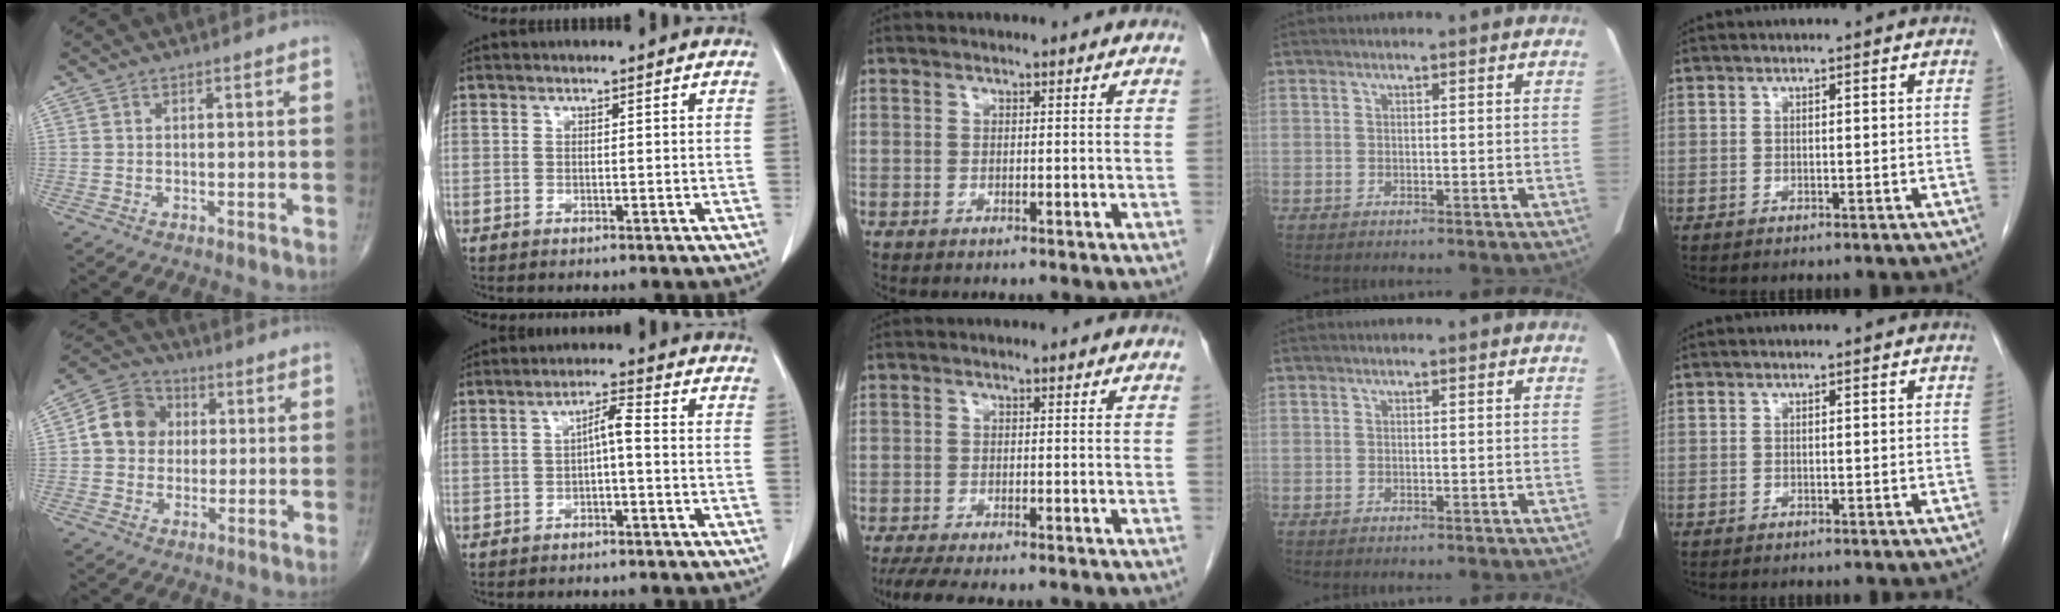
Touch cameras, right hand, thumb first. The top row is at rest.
{"thumb": {"total": 9.5, "force": [1.2, 8.2, 4.6], "torque": [-0.058, 0.014, 0.008]}, "index": {"total": 3.3, "force": [-0.4, 0.5, 3.2], "torque": [-0.056, 0.013, -0.005]}, "middle": {"total": 7.6, "force": [-6.2, 1.6, 4.1], "torque": [-0.060, -0.012, -0.097]}}